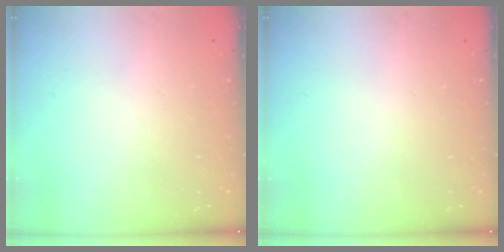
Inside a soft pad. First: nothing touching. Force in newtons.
{"total": 0.0}